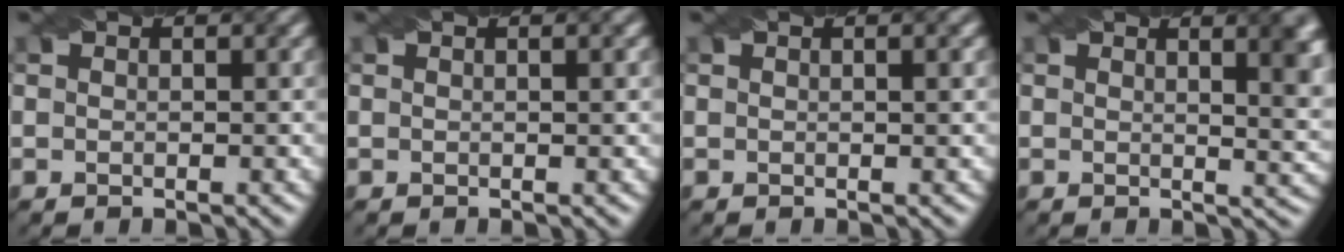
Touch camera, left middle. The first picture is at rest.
{"total": 1.5, "force": [0.5, 0.5, 1.4], "torque": [-0.017, 0.003, -0.001]}
{"total": 1.9, "force": [0.6, 0.6, 1.7], "torque": [-0.019, 0.003, -0.001]}
{"total": 6.6, "force": [2.5, 2.8, 5.5], "torque": [-0.016, 0.015, 0.026]}